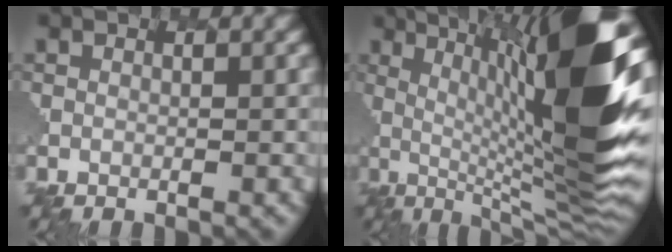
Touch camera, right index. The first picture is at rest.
{"total": 10.9, "force": [3.0, 1.0, 10.4], "torque": [-0.181, 0.013, 0.026]}